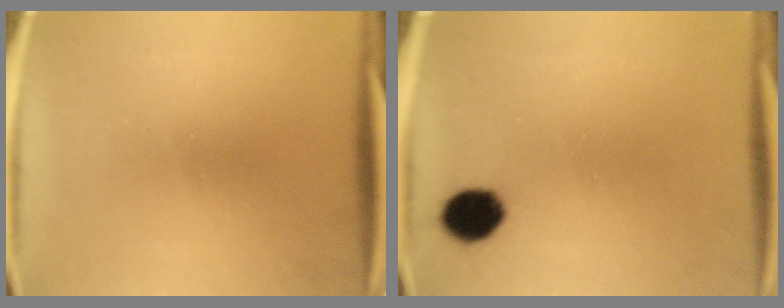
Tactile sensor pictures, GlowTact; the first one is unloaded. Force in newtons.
{"total": 6.8}